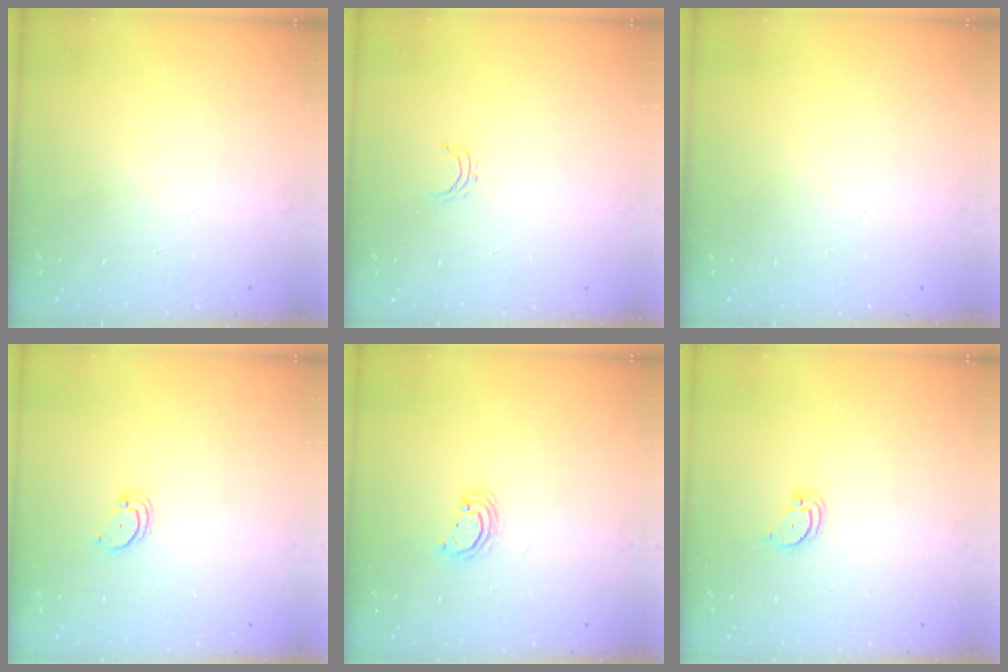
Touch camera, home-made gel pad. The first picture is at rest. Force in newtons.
{"total": 3.7, "press": 3.7, "slide": 0.3}
{"total": 0.0}
{"total": 2.0, "press": 2.0, "slide": 0.2}
{"total": 3.3, "press": 3.3, "slide": 0.2}
{"total": 2.1, "press": 2.1, "slide": 0.2}